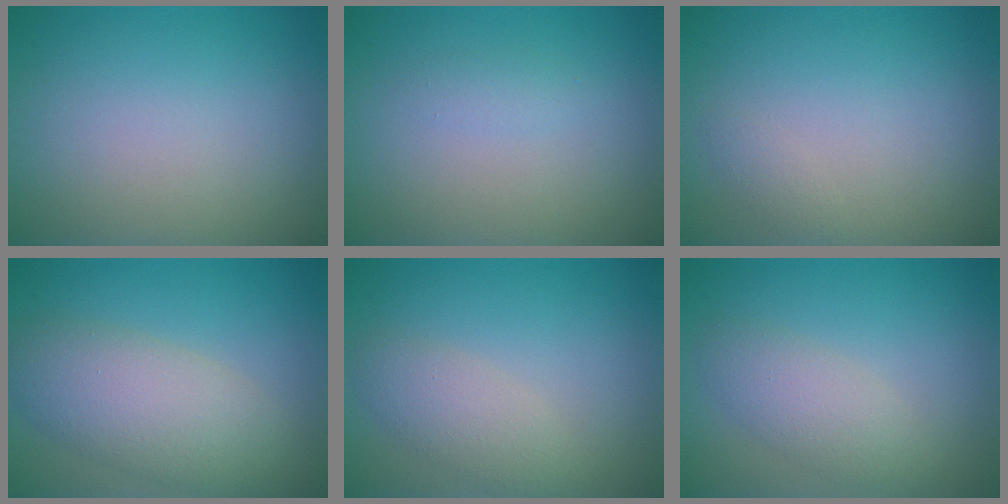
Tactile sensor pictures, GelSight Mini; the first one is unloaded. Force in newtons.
{"total": 0.8, "press": 0.8, "slide": 0.0}
{"total": 0.7, "press": 0.7, "slide": 0.0}
{"total": 6.1, "press": 6.1, "slide": 0.4}
{"total": 2.8, "press": 2.8, "slide": 0.2}
{"total": 2.9, "press": 2.9, "slide": 0.0}